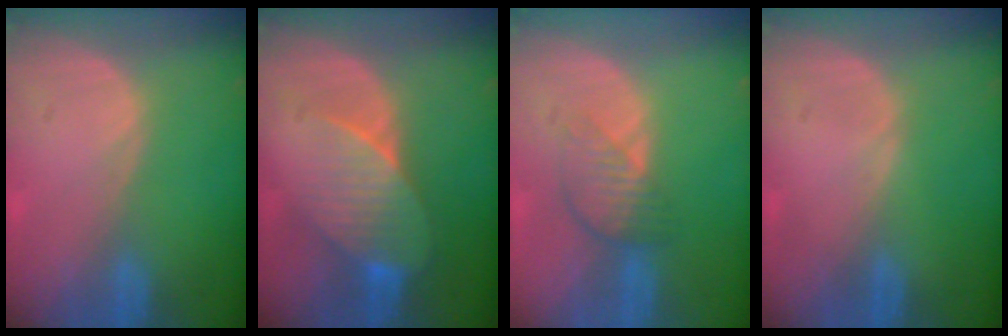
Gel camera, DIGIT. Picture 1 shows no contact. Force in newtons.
{"total": 7.9, "press": 7.2, "slide": 3.2}
{"total": 4.2, "press": 3.7, "slide": 1.9}
{"total": 0.0}